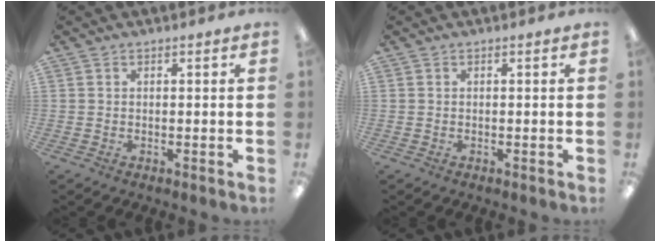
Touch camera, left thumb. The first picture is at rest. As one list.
[{"total": 0.0}]